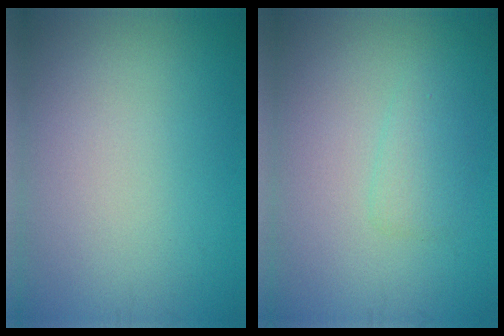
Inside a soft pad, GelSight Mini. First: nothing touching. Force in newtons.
{"total": 1.6, "press": 1.6, "slide": 0.1}